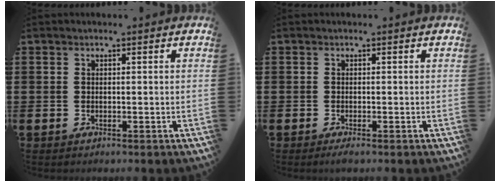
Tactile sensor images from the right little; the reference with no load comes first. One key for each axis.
{"total": 0.6, "fx": -0.3, "fy": 0.1, "fz": 0.5, "tx": -0.004, "ty": -0.005, "tz": -0.007}